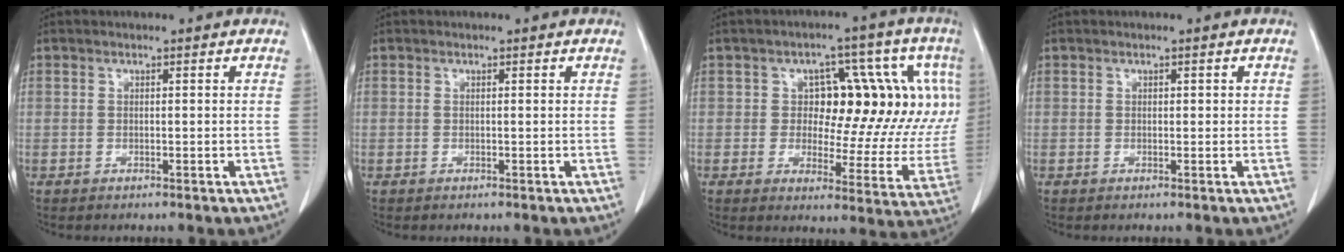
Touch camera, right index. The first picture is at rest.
{"total": 0.0}
{"total": 16.5, "force": [3.8, 8.4, 13.6], "torque": [-0.147, 0.032, 0.050]}
{"total": 0.7, "force": [0.2, 0.4, 0.5], "torque": [-0.005, 0.001, 0.002]}